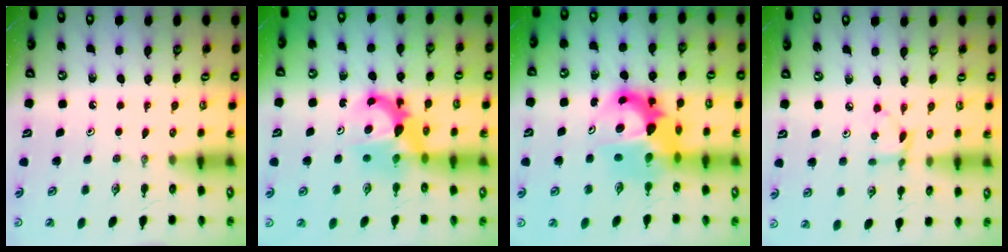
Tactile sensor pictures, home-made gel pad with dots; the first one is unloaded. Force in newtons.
{"total": 7.4, "press": 7.4, "slide": 0.5}
{"total": 11.3, "press": 11.2, "slide": 1.0}
{"total": 4.0, "press": 3.9, "slide": 0.4}